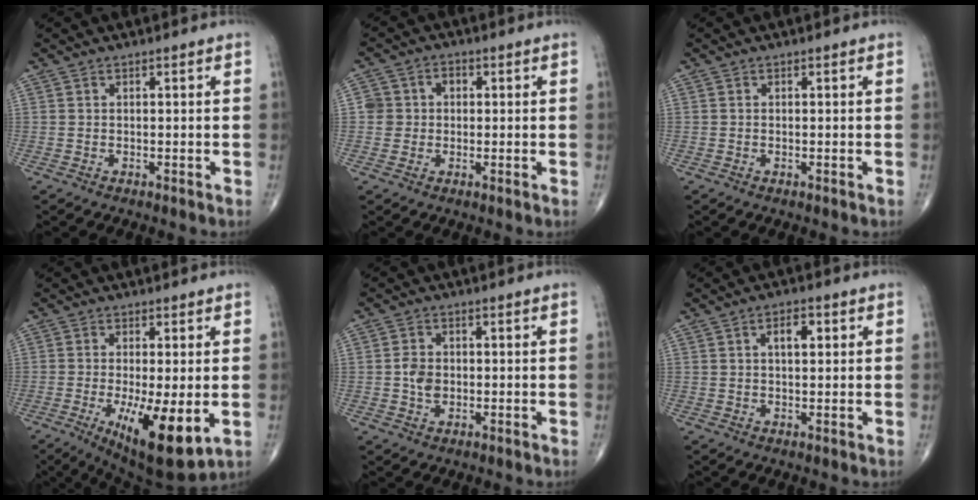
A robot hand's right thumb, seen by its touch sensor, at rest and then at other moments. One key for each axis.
{"total": 4.7, "fx": 0.0, "fy": 4.4, "fz": 1.5, "tx": -0.005, "ty": 0.018, "tz": -0.005}
{"total": 0.0}
{"total": 13.2, "fx": -3.3, "fy": 3.9, "fz": 12.2, "tx": -0.199, "ty": -0.027, "tz": -0.040}
{"total": 3.8, "fx": -0.4, "fy": 2.8, "fz": 2.5, "tx": -0.041, "ty": 0.003, "tz": -0.010}
{"total": 3.9, "fx": 1.1, "fy": 1.9, "fz": 3.2, "tx": -0.046, "ty": 0.003, "tz": 0.015}